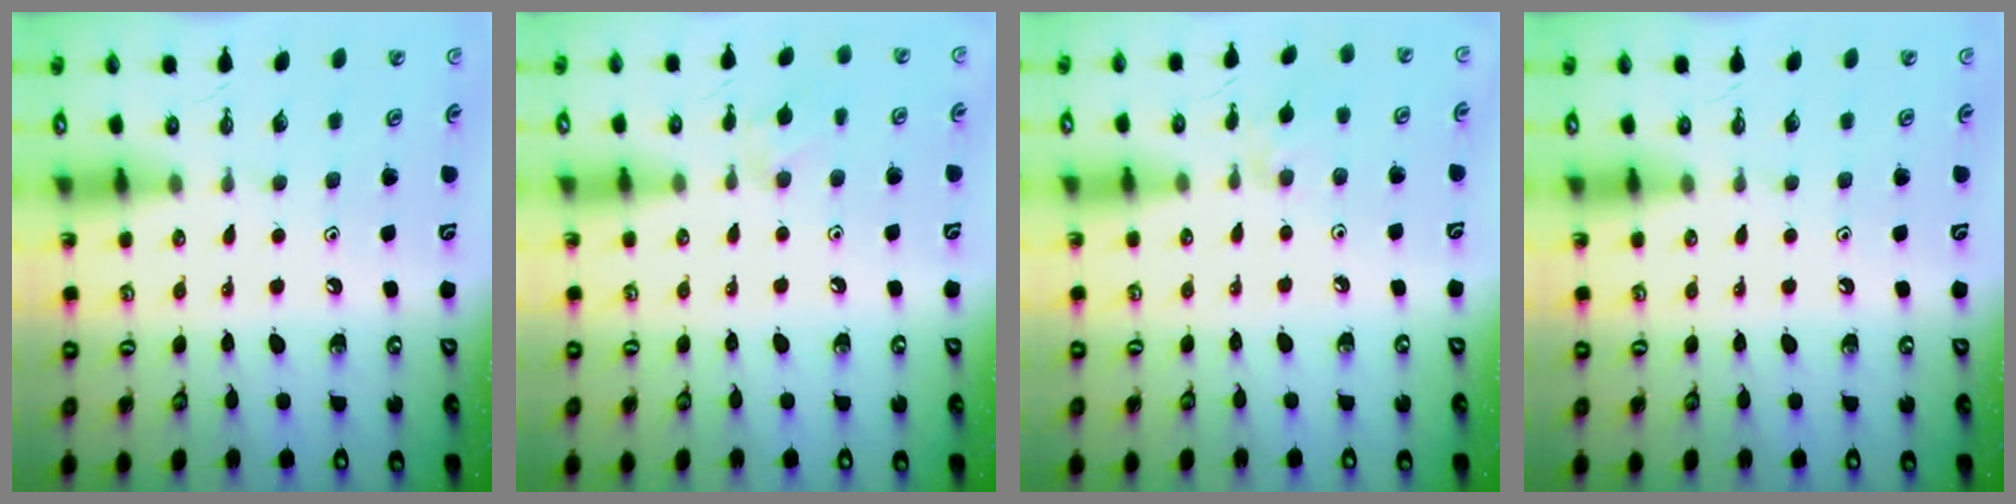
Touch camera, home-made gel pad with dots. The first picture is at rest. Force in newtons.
{"total": 7.5, "press": 7.5, "slide": 0.9}
{"total": 2.5, "press": 2.5, "slide": 0.5}
{"total": 0.0}